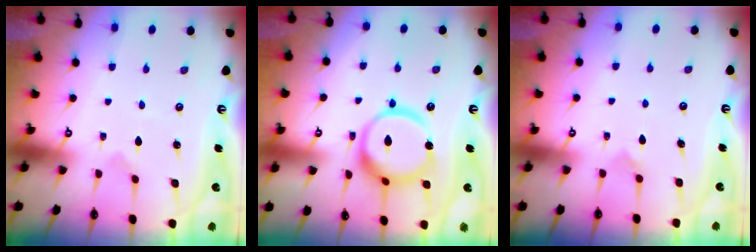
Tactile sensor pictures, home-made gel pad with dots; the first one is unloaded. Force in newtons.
{"total": 15.6, "press": 15.5, "slide": 1.6}
{"total": 3.8, "press": 3.8, "slide": 0.2}